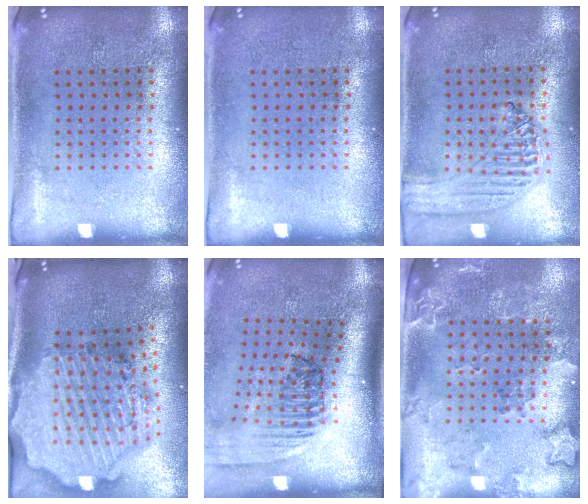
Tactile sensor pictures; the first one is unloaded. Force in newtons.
{"total": 0.0}
{"total": 1.2, "press": 1.2, "slide": 0.1}
{"total": 3.7, "press": 3.1, "slide": 2.0}
{"total": 2.4, "press": 1.5, "slide": 1.8}
{"total": 1.9, "press": 1.7, "slide": 0.8}